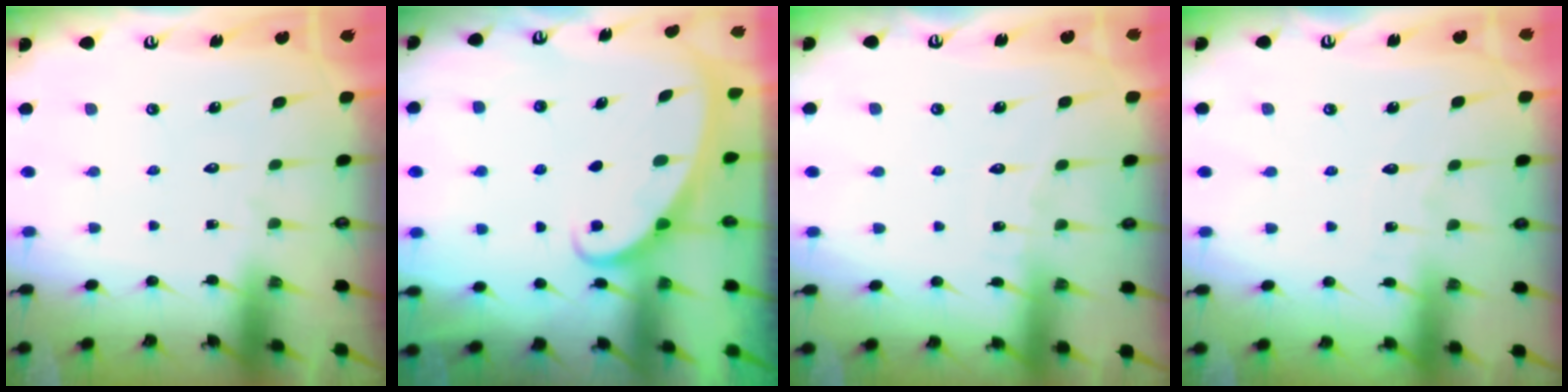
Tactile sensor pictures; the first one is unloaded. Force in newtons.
{"total": 2.1, "press": 2.1, "slide": 0.1}
{"total": 3.5, "press": 3.5, "slide": 0.4}
{"total": 2.8, "press": 2.8, "slide": 0.1}